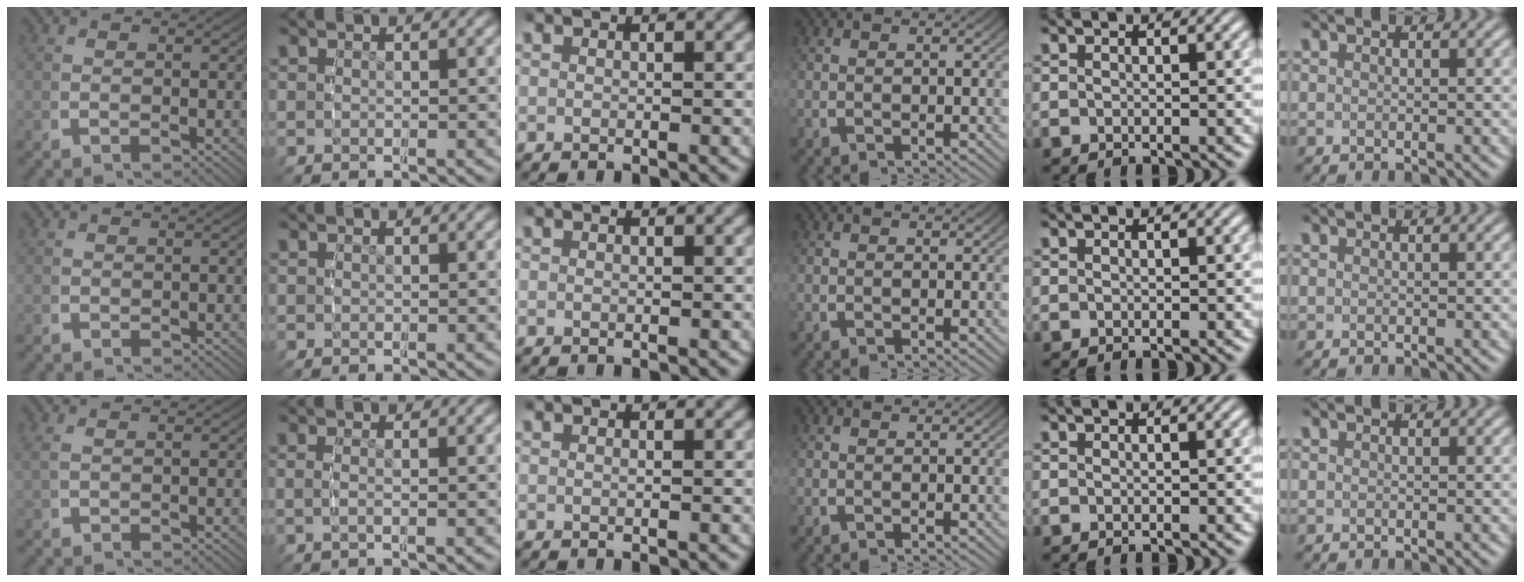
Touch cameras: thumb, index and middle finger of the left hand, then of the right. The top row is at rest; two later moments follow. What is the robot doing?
{"motion": "grasp_and_lifting", "object": "backpack"}